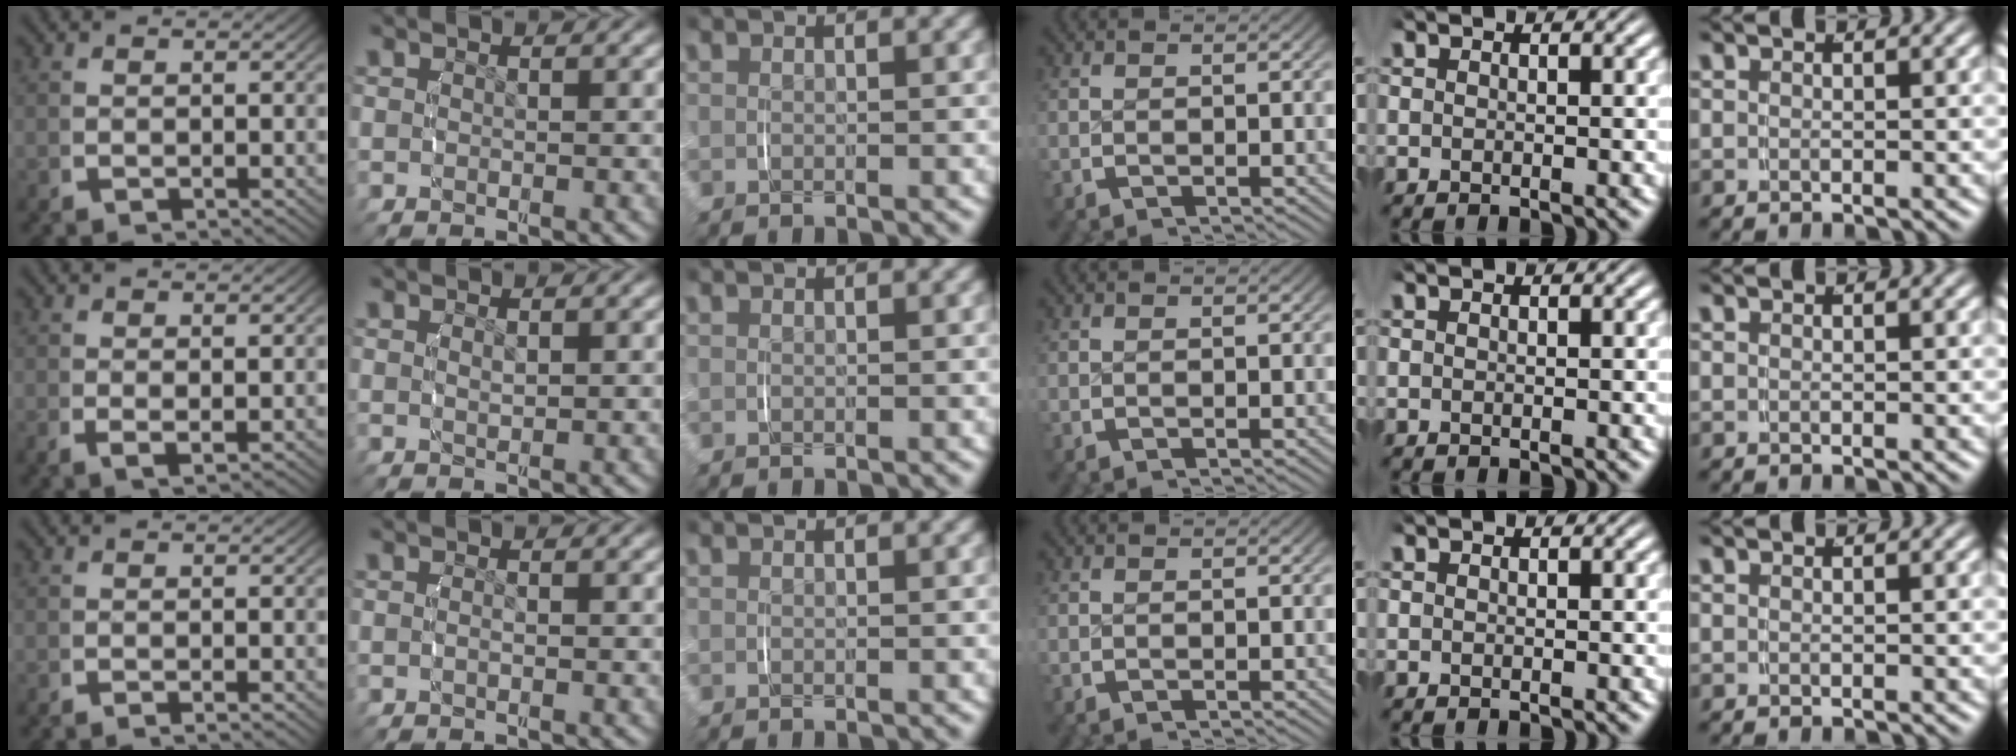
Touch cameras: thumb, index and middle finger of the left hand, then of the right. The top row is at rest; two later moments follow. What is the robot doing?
{"motion": "lift_and_place", "object": "pen bag"}